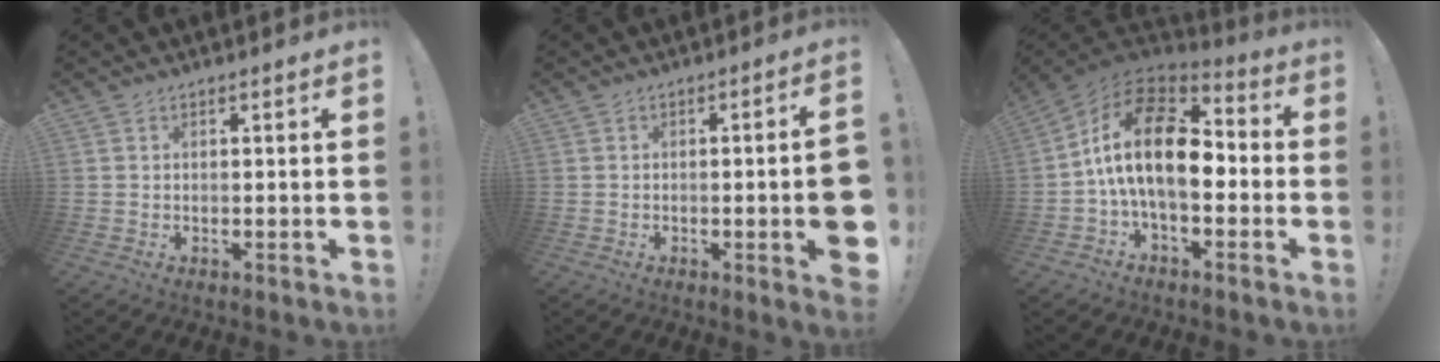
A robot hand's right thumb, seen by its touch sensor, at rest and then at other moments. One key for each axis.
{"total": 8.3, "fx": -1.8, "fy": 0.8, "fz": 8.0, "tx": -0.110, "ty": -0.003, "tz": -0.024}
{"total": 20.0, "fx": 1.6, "fy": 10.5, "fz": 17.0, "tx": -0.327, "ty": 0.008, "tz": 0.030}